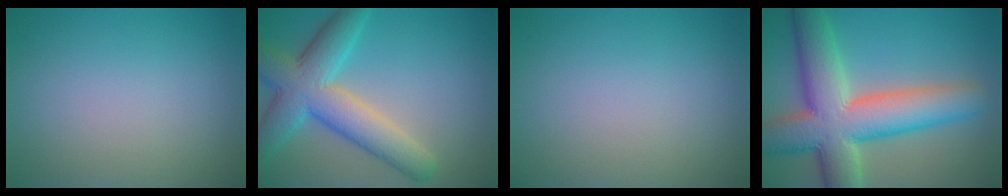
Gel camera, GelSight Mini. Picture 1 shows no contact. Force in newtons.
{"total": 7.7, "press": 7.7, "slide": 0.2}
{"total": 0.0}
{"total": 11.5, "press": 11.5, "slide": 0.7}